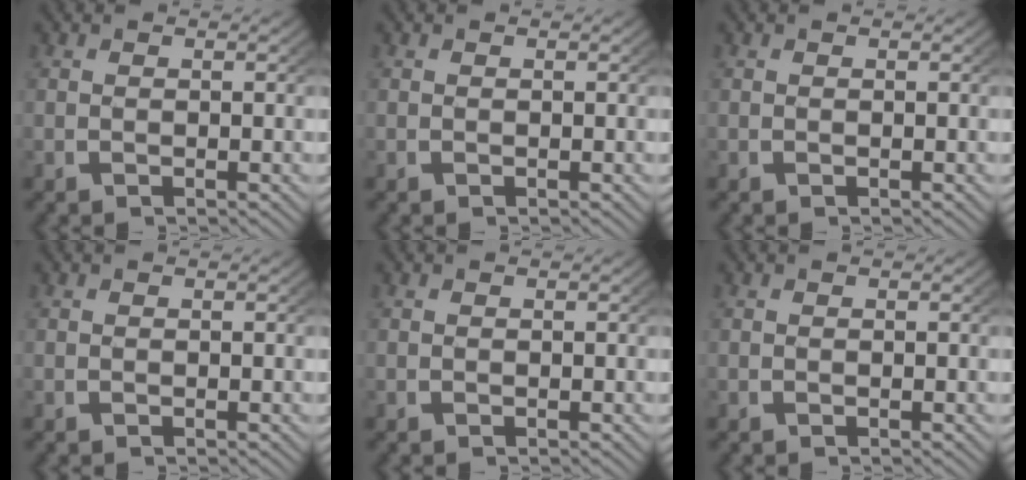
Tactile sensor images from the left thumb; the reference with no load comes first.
{"total": 0.0}
{"total": 0.0}
{"total": 0.0}
{"total": 0.0}
{"total": 0.0}